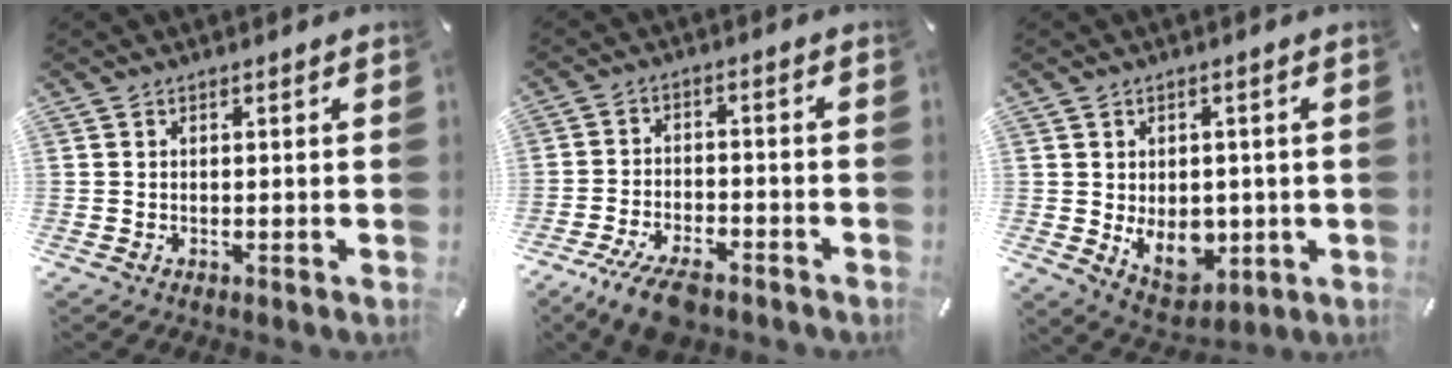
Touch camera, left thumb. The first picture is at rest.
{"total": 8.7, "force": [-6.3, 3.4, 4.9], "torque": [-0.093, 0.028, -0.114]}
{"total": 9.9, "force": [-1.8, 7.3, 6.4], "torque": [-0.090, -0.004, -0.027]}